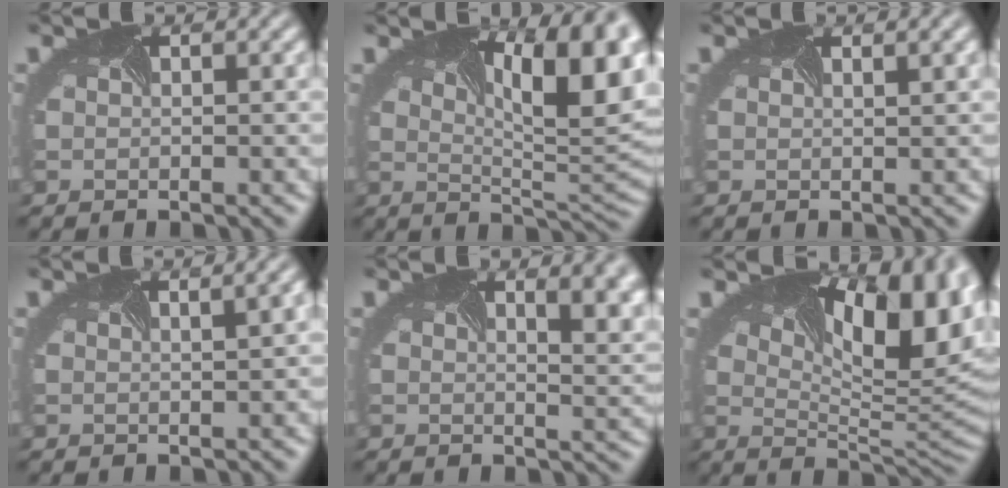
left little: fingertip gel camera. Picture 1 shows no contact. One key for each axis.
{"total": 12.2, "fx": 4.2, "fy": 4.5, "fz": 10.5, "tx": -0.114, "ty": 0.022, "tz": 0.053}
{"total": 1.9, "fx": 1.1, "fy": 0.7, "fz": 1.4, "tx": -0.011, "ty": 0.014, "tz": 0.001}
{"total": 3.4, "fx": 1.2, "fy": 1.5, "fz": 2.9, "tx": -0.013, "ty": 0.026, "tz": 0.001}
{"total": 8.3, "fx": 3.5, "fy": 4.1, "fz": 6.3, "tx": -0.057, "ty": 0.036, "tz": 0.036}
{"total": 12.8, "fx": 4.9, "fy": 5.5, "fz": 10.5, "tx": -0.129, "ty": 0.013, "tz": 0.079}